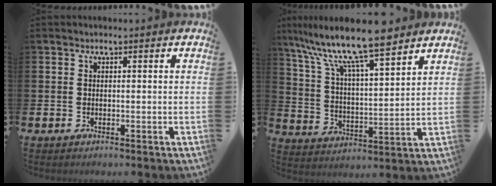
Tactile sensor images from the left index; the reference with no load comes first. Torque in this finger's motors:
{"motor_torque": [0.46, -0.66, 1.05, 0.21]}